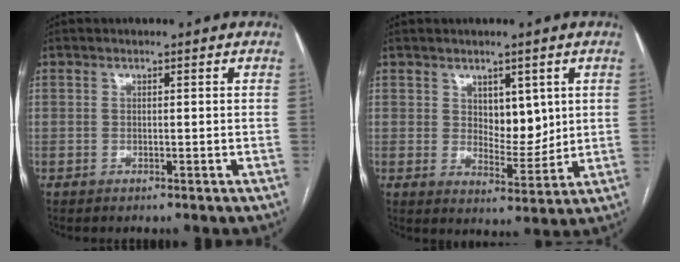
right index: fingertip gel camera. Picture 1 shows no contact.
{"total": 5.8, "force": [2.0, 3.2, 4.4], "torque": [-0.064, -0.004, 0.041]}